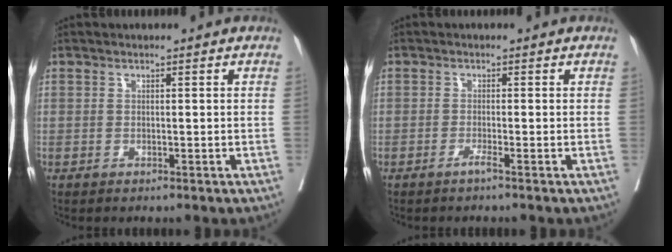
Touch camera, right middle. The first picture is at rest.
{"total": 1.0, "force": [-0.7, -0.3, 0.6], "torque": [-0.008, 0.001, -0.016]}